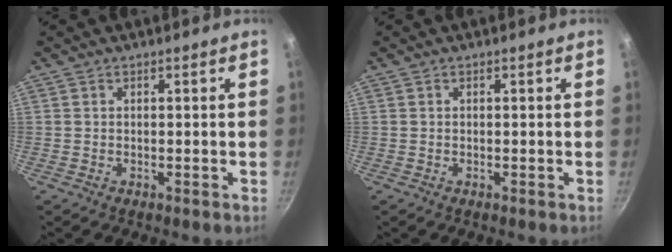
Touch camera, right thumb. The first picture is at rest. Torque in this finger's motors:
{"motor_torque": [-0.14, 0.08, 0.02, 0.00, 0.03]}